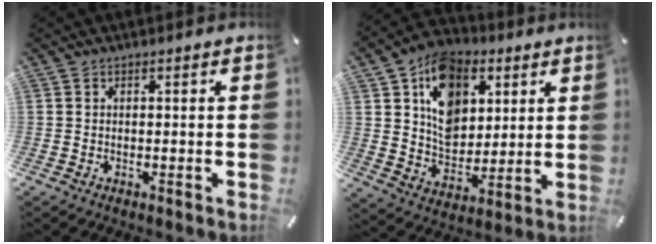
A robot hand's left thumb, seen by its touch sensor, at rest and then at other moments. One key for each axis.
{"total": 14.9, "fx": 5.7, "fy": 11.7, "fz": 7.3, "tx": -0.122, "ty": -0.019, "tz": 0.111}